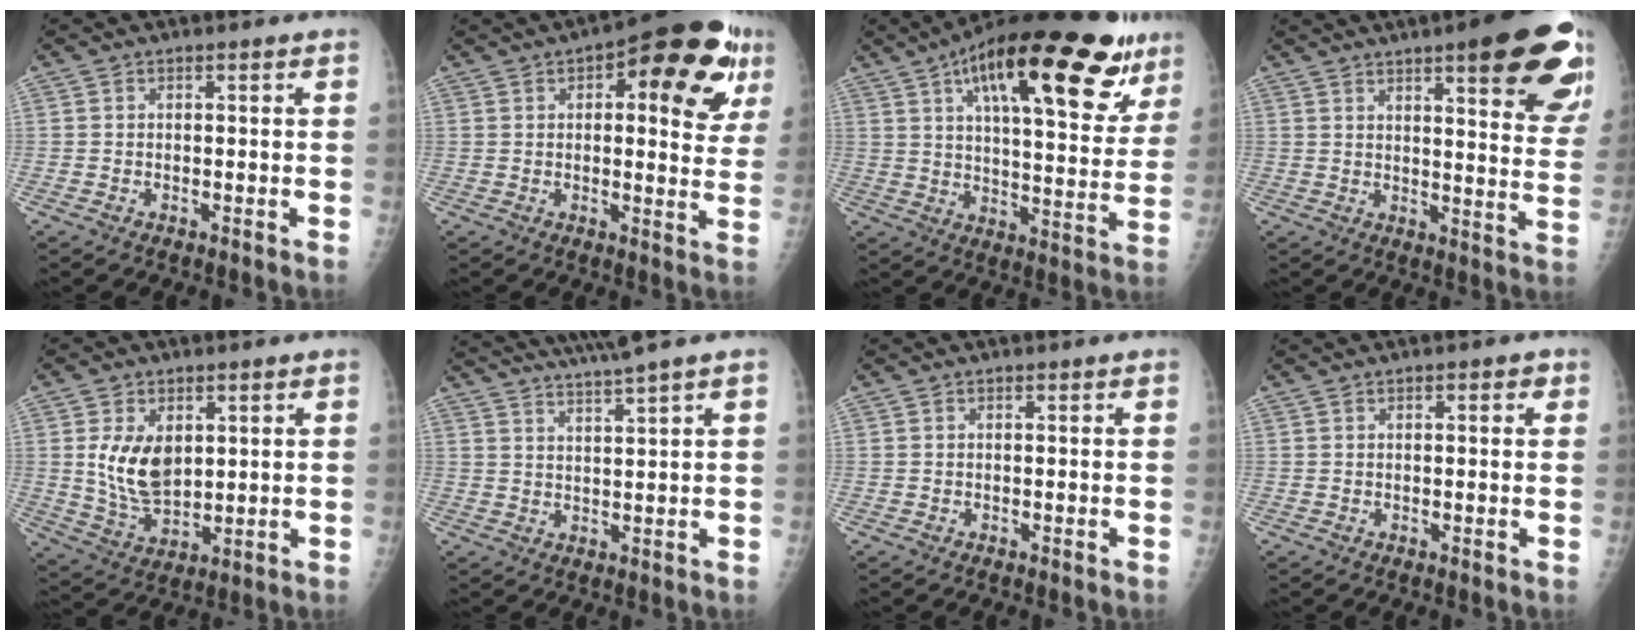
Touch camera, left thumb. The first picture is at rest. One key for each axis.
{"total": 19.0, "fx": 7.7, "fy": 7.5, "fz": 15.7, "tx": -0.170, "ty": -0.004, "tz": 0.092}
{"total": 28.9, "fx": 15.7, "fy": 10.2, "fz": 22.0, "tx": -0.300, "ty": -0.021, "tz": 0.233}
{"total": 21.2, "fx": 12.3, "fy": 4.7, "fz": 16.6, "tx": -0.185, "ty": -0.046, "tz": 0.148}
{"total": 10.1, "fx": 2.3, "fy": 6.5, "fz": 7.4, "tx": -0.114, "ty": -0.021, "tz": 0.059}
{"total": 8.2, "fx": 6.9, "fy": -1.3, "fz": 4.2, "tx": -0.066, "ty": -0.015, "tz": 0.118}
{"total": 0.0}
{"total": 1.9, "fx": 0.8, "fy": 0.8, "fz": 1.5, "tx": -0.013, "ty": 0.001, "tz": 0.008}